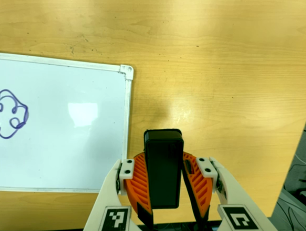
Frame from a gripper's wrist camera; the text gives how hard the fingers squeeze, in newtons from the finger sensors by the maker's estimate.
{"total": 7.1, "left": 6.6, "right": 7.7}